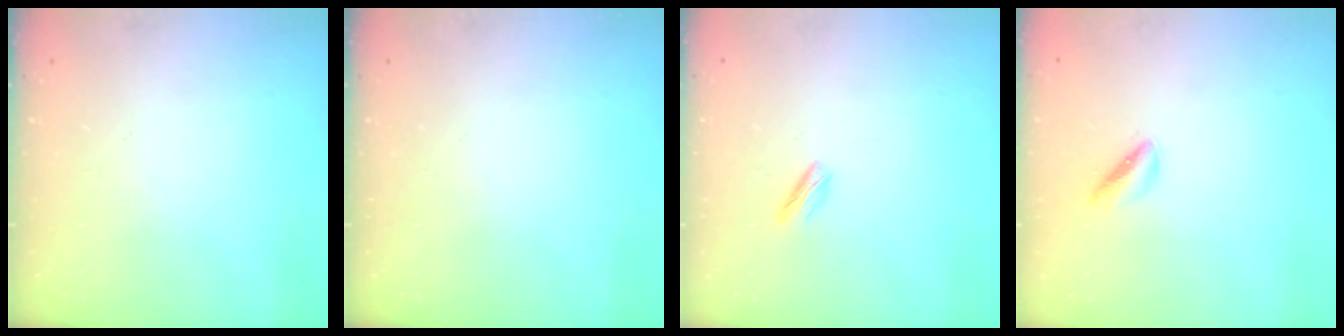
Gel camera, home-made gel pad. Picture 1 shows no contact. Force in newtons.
{"total": 0.0}
{"total": 3.0, "press": 2.9, "slide": 0.8}
{"total": 2.1, "press": 2.1, "slide": 0.3}